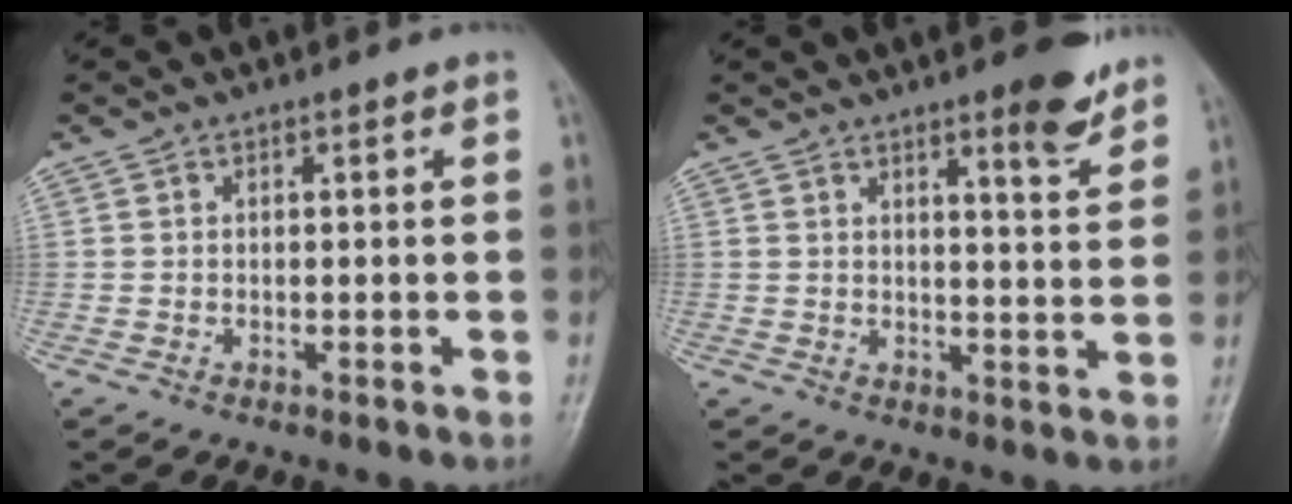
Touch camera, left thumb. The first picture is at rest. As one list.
[{"total": 6.4, "force": [4.5, 1.2, 4.4], "torque": [-0.049, -0.032, 0.058]}]